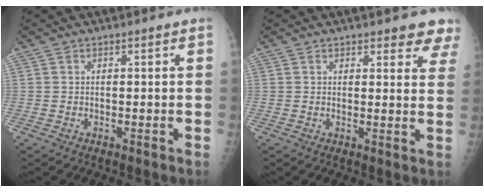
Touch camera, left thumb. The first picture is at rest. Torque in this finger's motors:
{"motor_torque": [0.56, 0.64, 0.28, -0.54, 0.01]}